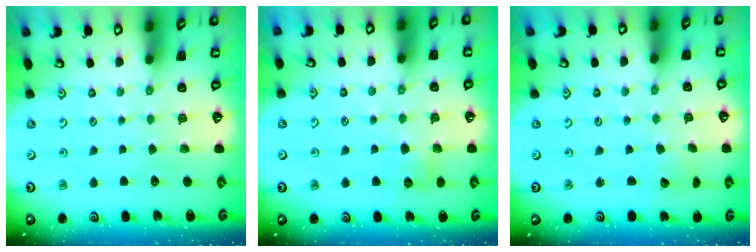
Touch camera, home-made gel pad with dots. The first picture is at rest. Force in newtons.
{"total": 5.3, "press": 5.3, "slide": 0.6}
{"total": 2.2, "press": 2.2, "slide": 0.2}